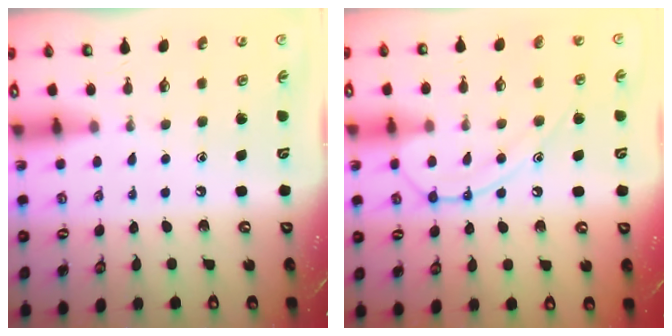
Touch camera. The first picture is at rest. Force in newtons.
{"total": 13.5, "press": 13.4, "slide": 1.3}